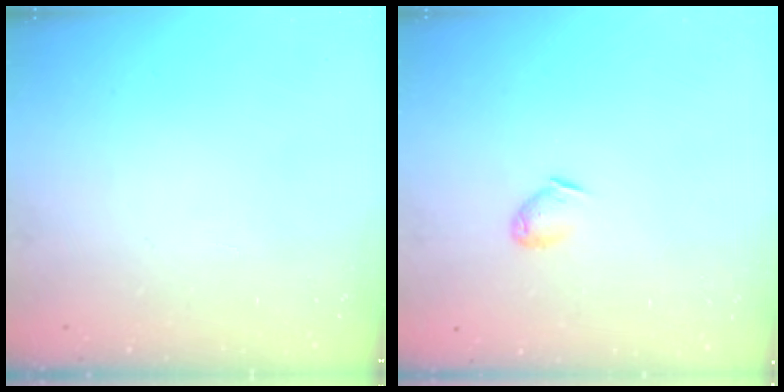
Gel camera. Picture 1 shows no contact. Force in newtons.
{"total": 3.5, "press": 3.4, "slide": 0.6}